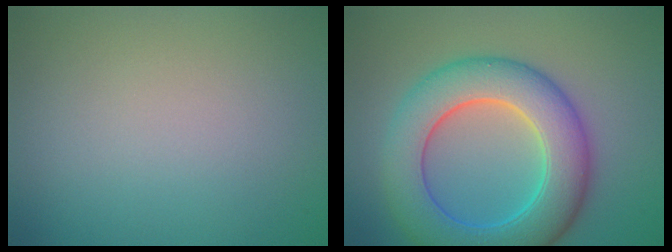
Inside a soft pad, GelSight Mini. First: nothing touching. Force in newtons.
{"total": 9.0, "press": 9.0, "slide": 0.2}